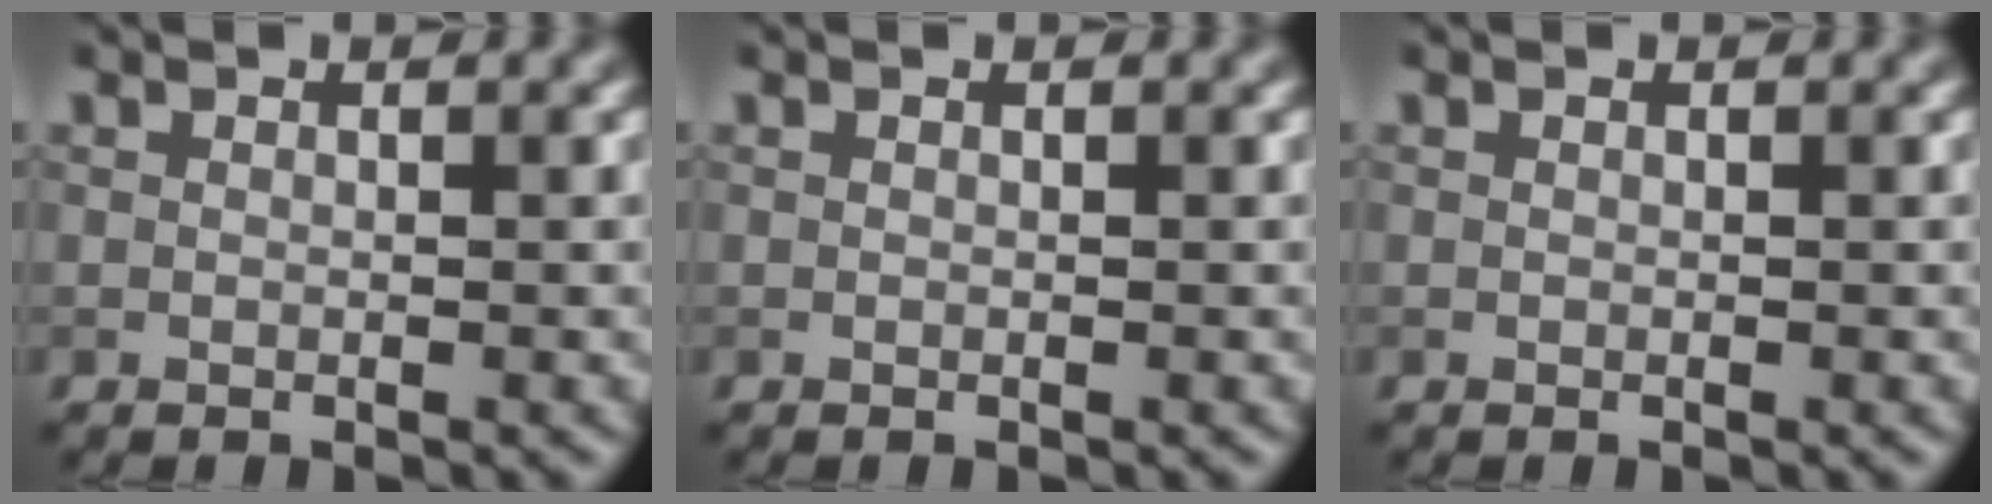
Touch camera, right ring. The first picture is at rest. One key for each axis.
{"total": 0.0}
{"total": 0.0}